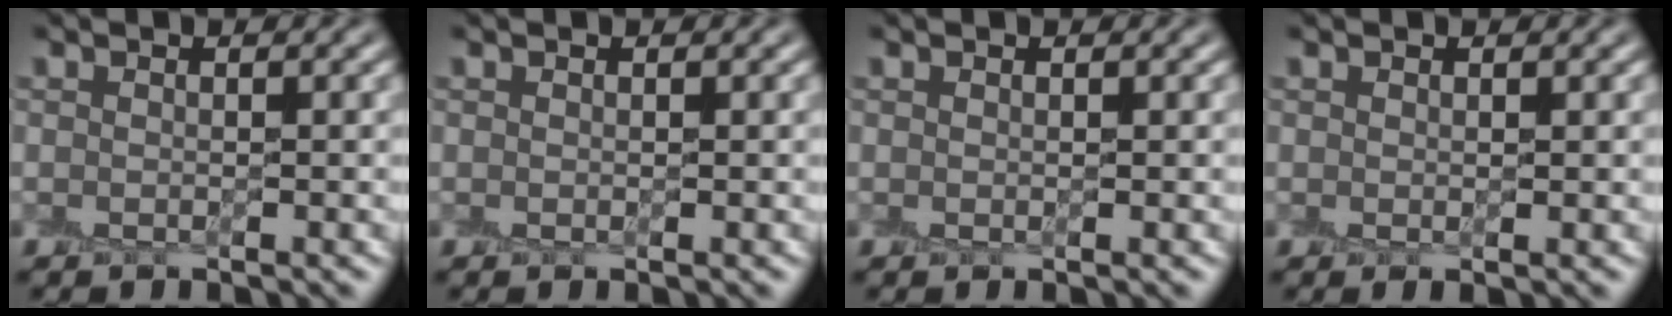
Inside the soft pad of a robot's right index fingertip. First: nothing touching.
{"total": 0.0}
{"total": 0.0}
{"total": 0.6, "force": [0.5, 0.0, 0.2], "torque": [-0.003, 0.003, 0.010]}